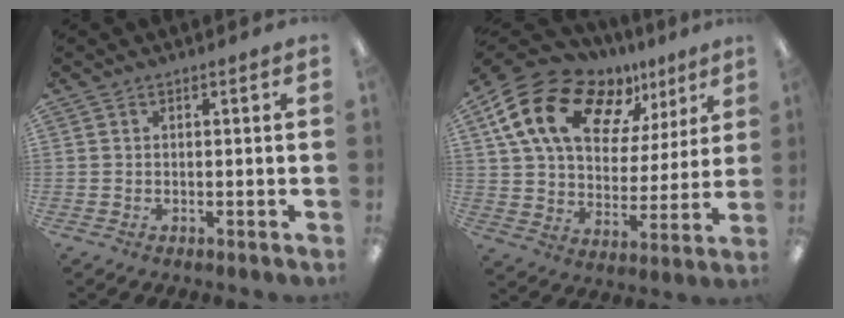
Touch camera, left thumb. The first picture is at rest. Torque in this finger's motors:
{"motor_torque": [0.76, 1.10, 1.38, -1.38, 0.34]}